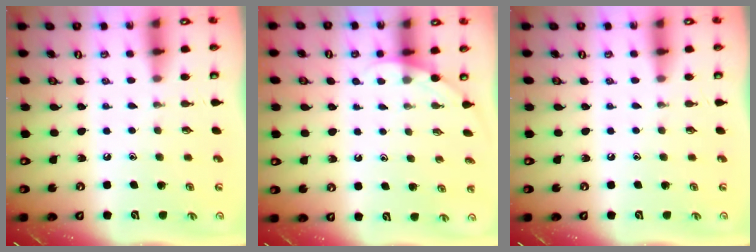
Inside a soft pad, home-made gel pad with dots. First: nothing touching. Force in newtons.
{"total": 2.5, "press": 2.5, "slide": 0.2}
{"total": 0.0}